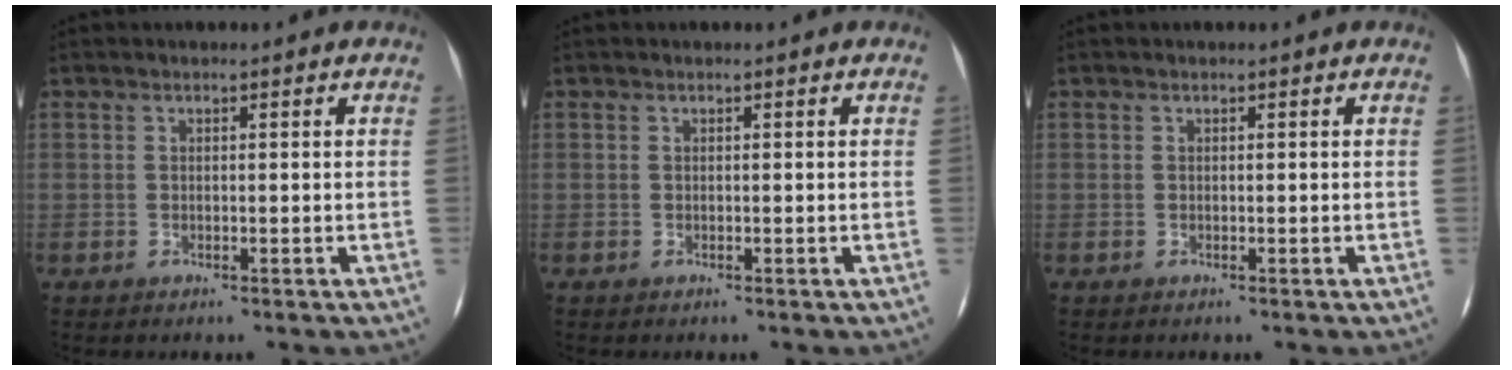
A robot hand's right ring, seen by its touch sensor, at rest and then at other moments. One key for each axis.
{"total": 0.0}
{"total": 0.0}